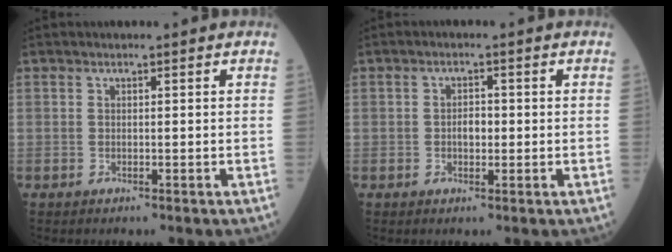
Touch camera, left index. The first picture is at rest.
{"total": 2.1, "force": [-0.4, 1.3, 1.7], "torque": [-0.027, 0.000, -0.009]}